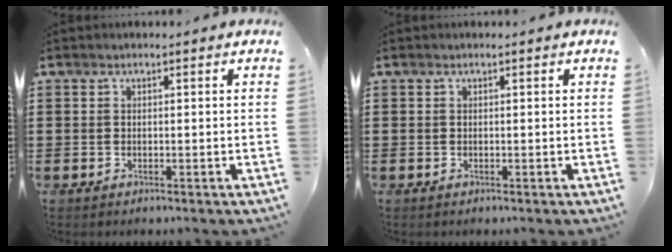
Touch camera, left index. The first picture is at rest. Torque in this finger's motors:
{"motor_torque": [-0.04, -0.04, 0.00, 0.00]}